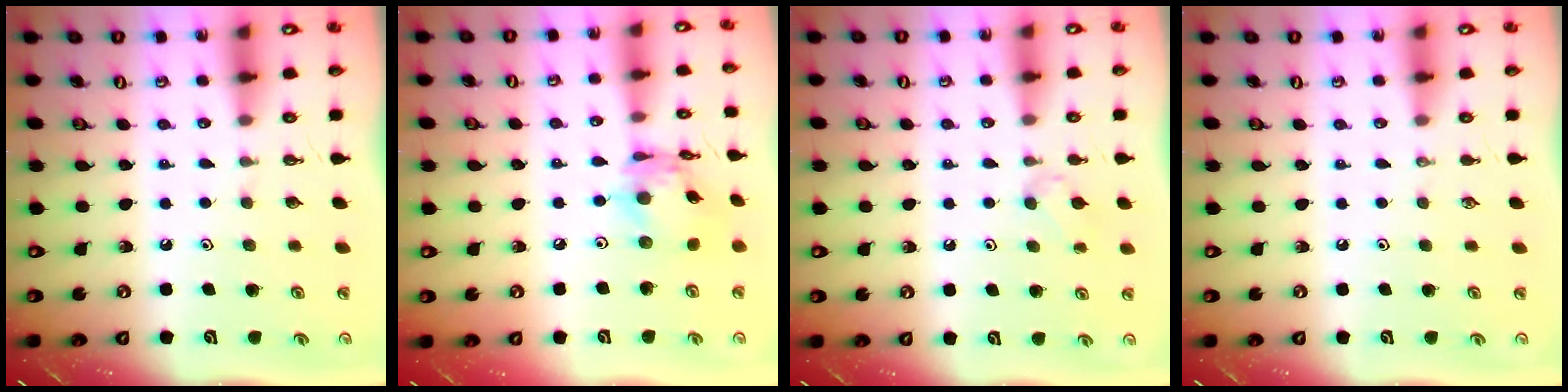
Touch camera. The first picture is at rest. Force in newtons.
{"total": 12.3, "press": 12.3, "slide": 0.9}
{"total": 2.7, "press": 2.6, "slide": 0.6}
{"total": 0.0}